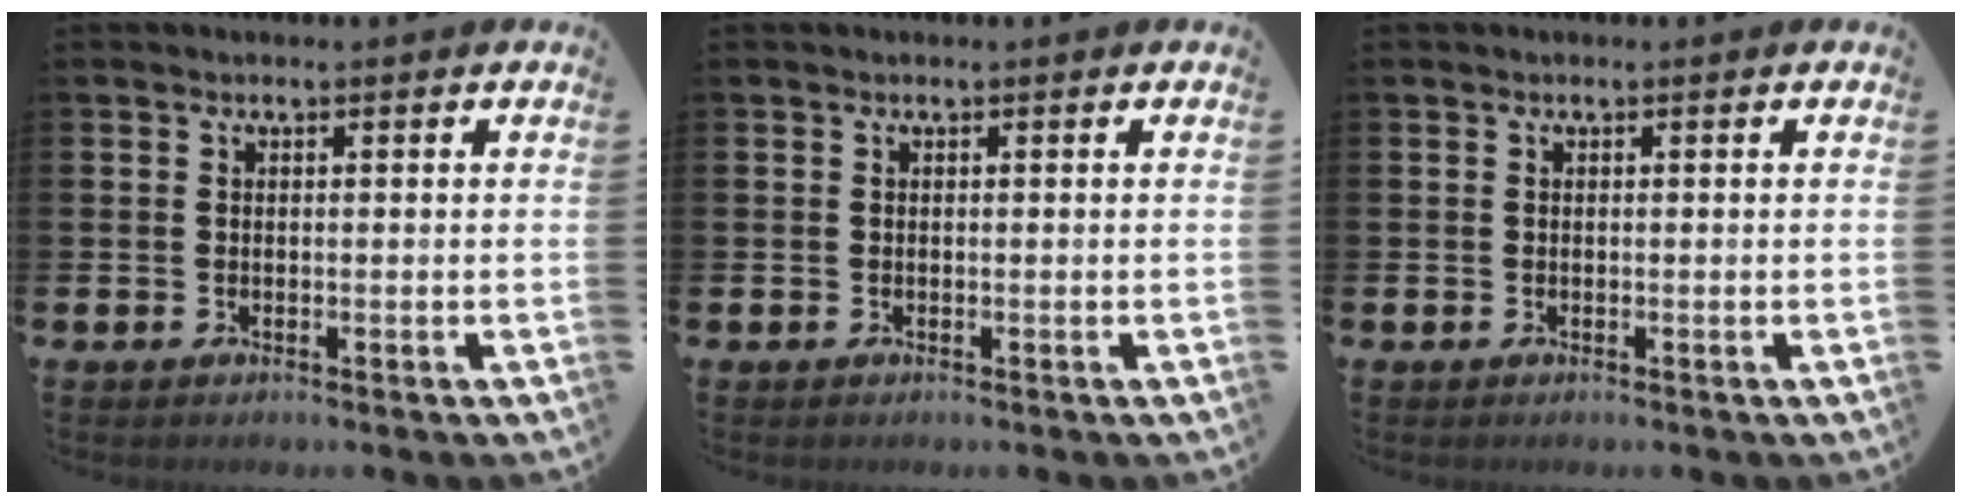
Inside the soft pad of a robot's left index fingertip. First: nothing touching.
{"total": 0.0}
{"total": 0.0}